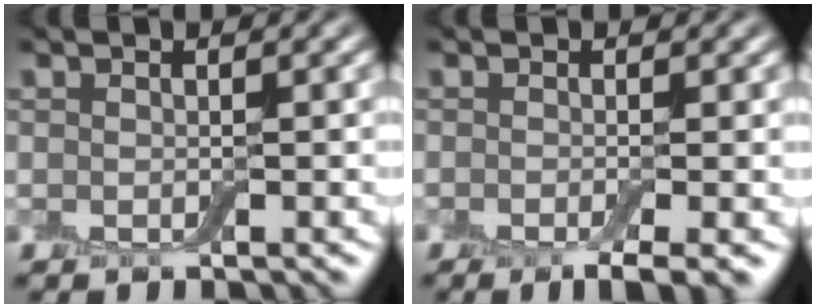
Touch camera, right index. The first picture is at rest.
{"total": 3.2, "force": [-1.8, 0.7, 2.6], "torque": [-0.042, -0.006, -0.030]}